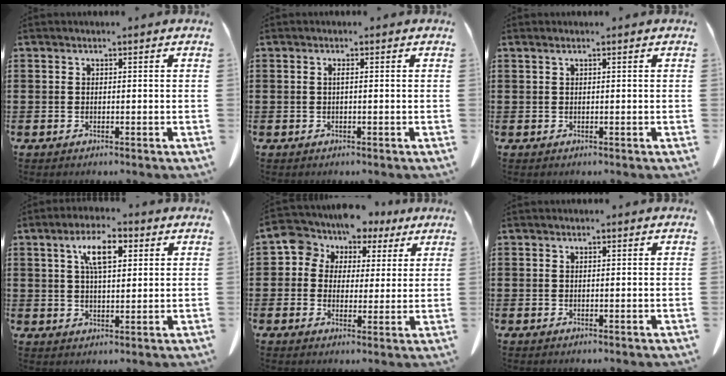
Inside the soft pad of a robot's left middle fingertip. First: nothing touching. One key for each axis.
{"total": 0.8, "fx": 0.0, "fy": 0.1, "fz": 0.8, "tx": -0.015, "ty": -0.001, "tz": 0.000}
{"total": 0.6, "fx": 0.4, "fy": 0.0, "fz": 0.5, "tx": -0.010, "ty": 0.001, "tz": 0.007}
{"total": 6.9, "fx": 2.9, "fy": 2.5, "fz": 5.8, "tx": -0.114, "ty": 0.009, "tz": 0.046}
{"total": 6.1, "fx": 3.4, "fy": 5.0, "fz": 0.7, "tx": -0.056, "ty": -0.018, "tz": 0.056}
{"total": 0.0}